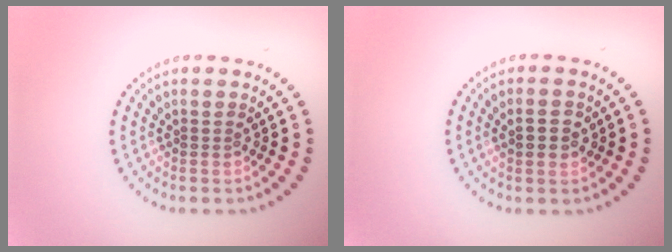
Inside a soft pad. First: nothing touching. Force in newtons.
{"total": 1.8, "press": 1.8, "slide": 0.2}